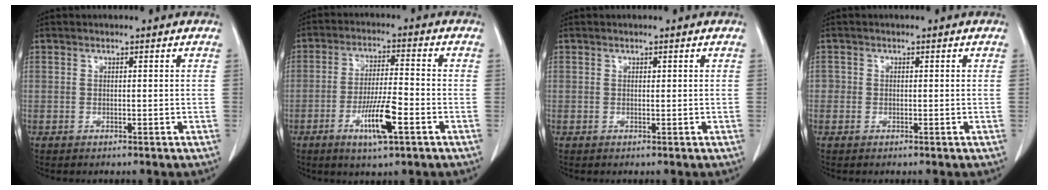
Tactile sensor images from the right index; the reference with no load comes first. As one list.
[{"total": 8.4, "force": [-3.7, 0.9, 7.5], "torque": [-0.143, -0.008, -0.061]}, {"total": 0.0}, {"total": 0.8, "force": [-0.3, 0.8, 0.0], "torque": [0.007, 0.006, -0.008]}]